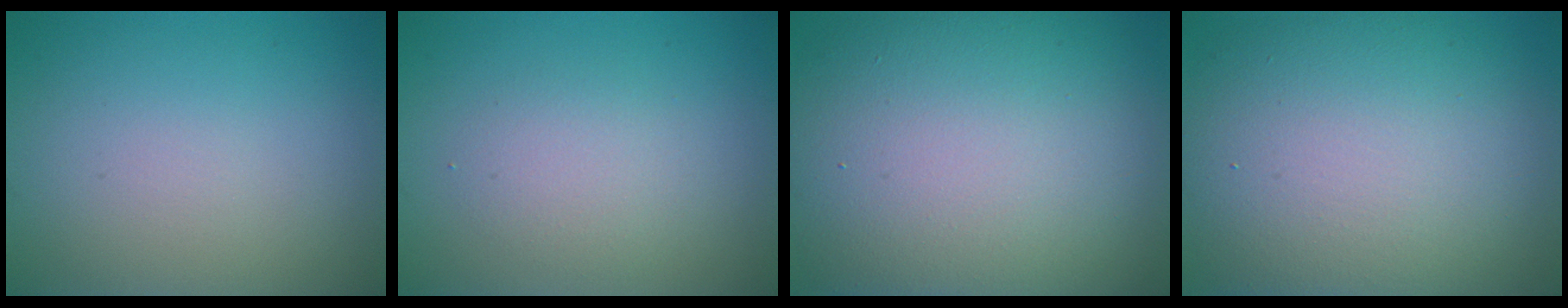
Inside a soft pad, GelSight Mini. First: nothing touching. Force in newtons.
{"total": 2.2, "press": 2.2, "slide": 0.2}
{"total": 16.6, "press": 16.6, "slide": 0.7}
{"total": 13.4, "press": 13.4, "slide": 0.5}